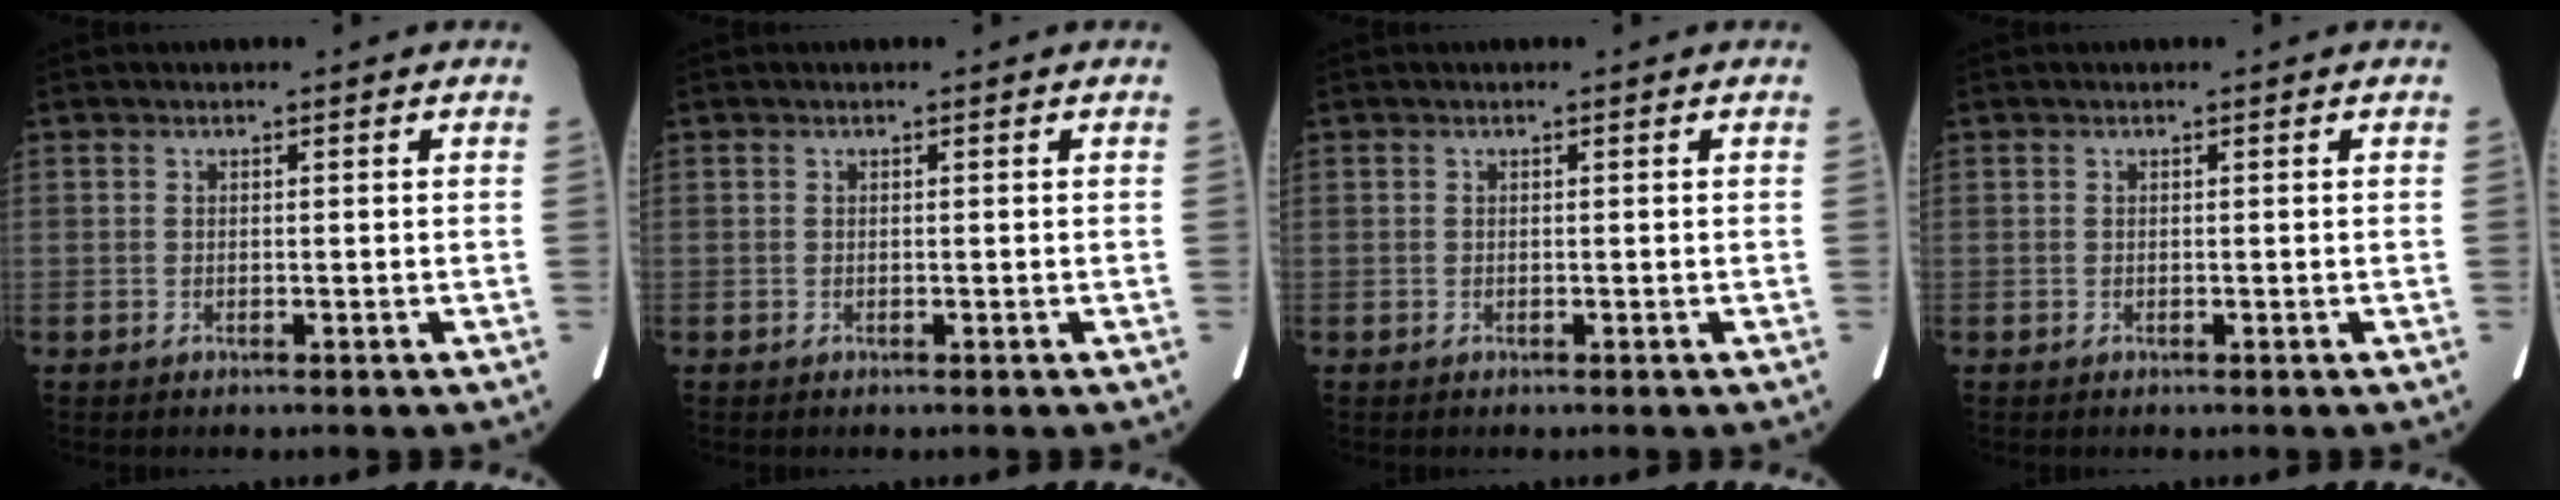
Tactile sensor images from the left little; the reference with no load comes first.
{"total": 0.0}
{"total": 0.0}
{"total": 0.0}